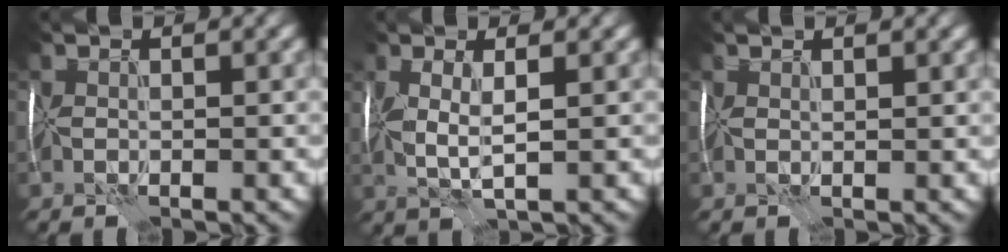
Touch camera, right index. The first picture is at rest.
{"total": 1.3, "force": [0.7, -0.2, 1.1], "torque": [-0.048, 0.001, 0.014]}
{"total": 1.4, "force": [1.4, 0.2, 0.3], "torque": [-0.007, 0.009, 0.011]}